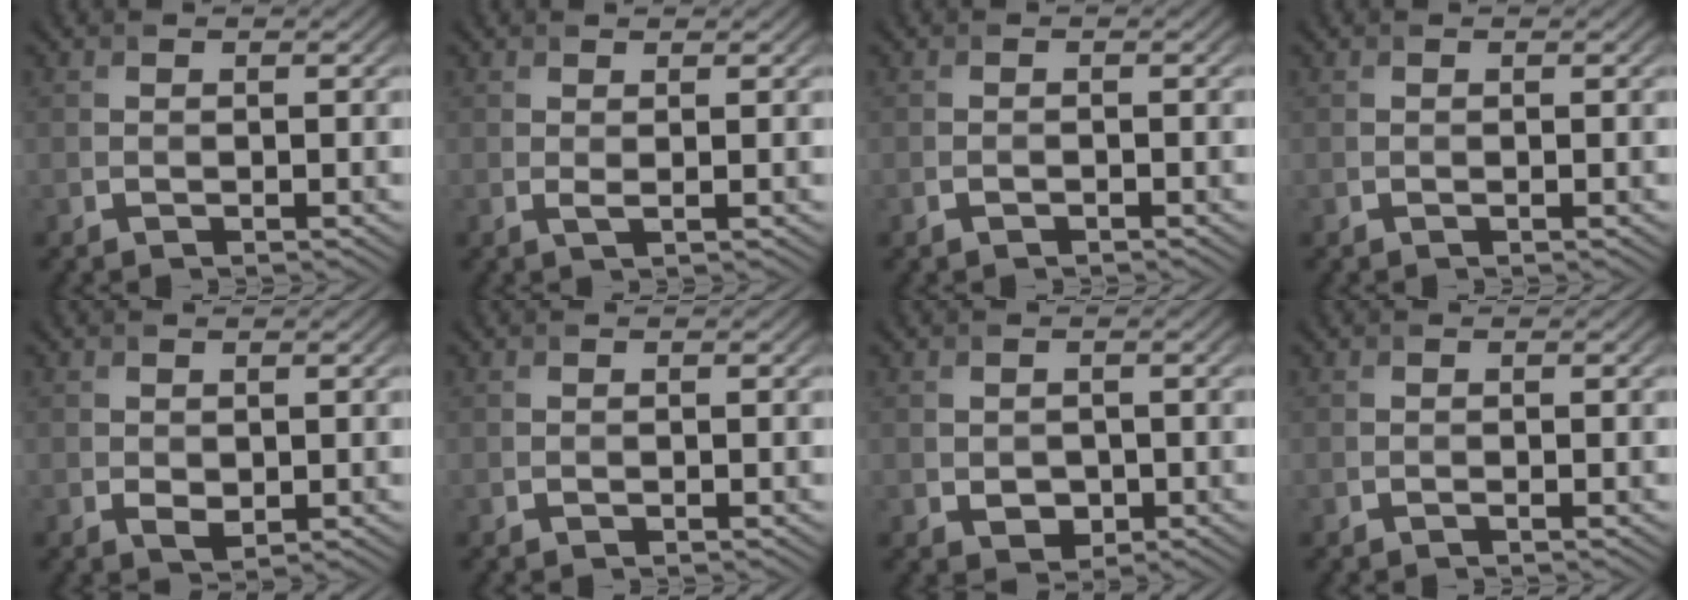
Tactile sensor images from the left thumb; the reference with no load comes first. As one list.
[{"total": 0.9, "force": [0.4, 0.1, 0.8], "torque": [-0.019, 0.001, 0.006]}, {"total": 0.8, "force": [-0.6, 0.4, 0.4], "torque": [-0.007, -0.002, -0.009]}, {"total": 0.0}, {"total": 1.5, "force": [0.1, 1.1, 1.0], "torque": [-0.021, -0.006, 0.007]}, {"total": 0.0}, {"total": 2.0, "force": [-0.3, 1.7, 1.0], "torque": [-0.024, -0.012, -0.003]}, {"total": 0.0}]